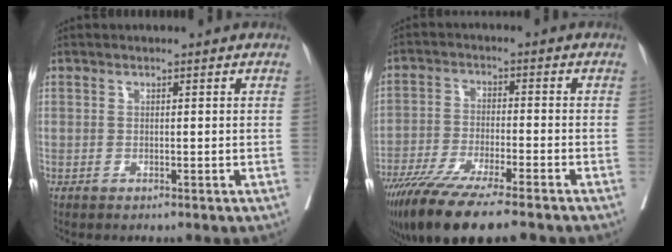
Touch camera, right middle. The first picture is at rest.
{"total": 14.3, "force": [-11.1, 1.2, 9.0], "torque": [-0.157, -0.040, -0.184]}